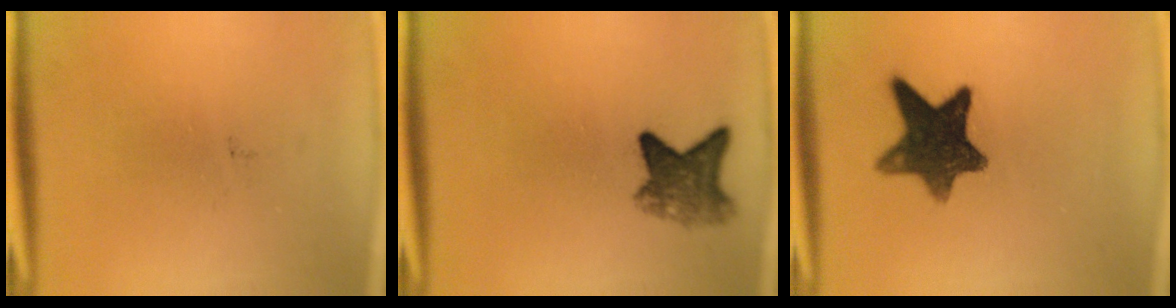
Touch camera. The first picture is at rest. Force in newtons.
{"total": 5.5}
{"total": 11.1}